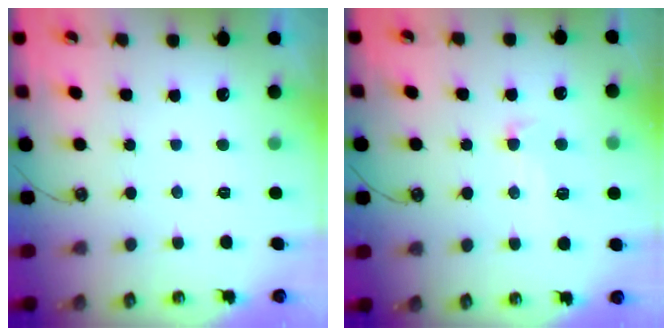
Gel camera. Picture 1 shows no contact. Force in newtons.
{"total": 3.8, "press": 3.6, "slide": 1.2}